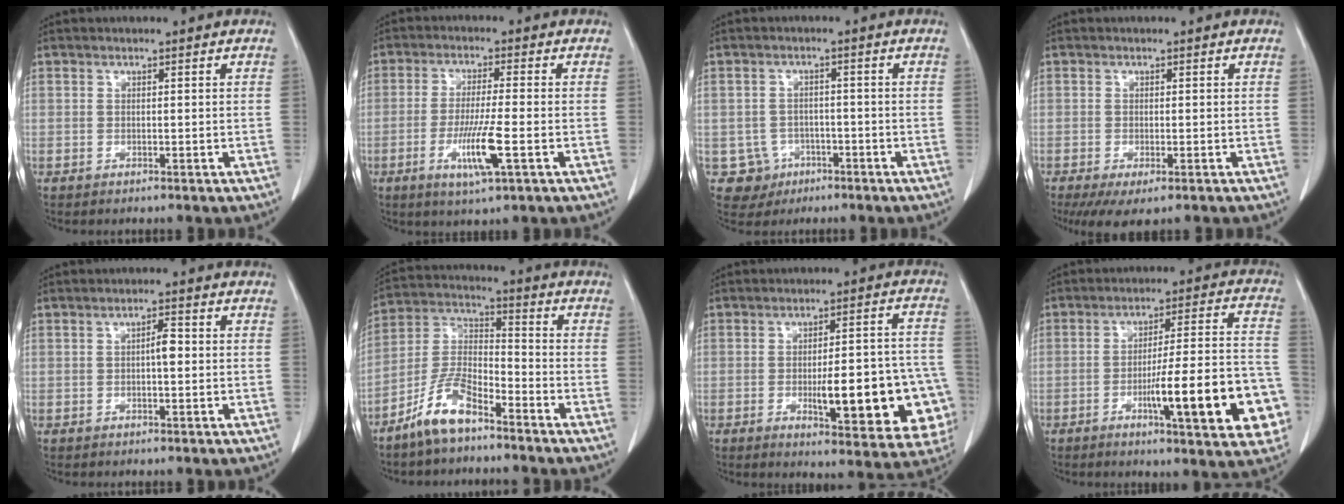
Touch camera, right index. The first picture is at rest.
{"total": 7.8, "force": [-2.6, 0.0, 7.3], "torque": [-0.138, -0.018, -0.048]}
{"total": 5.3, "force": [-2.5, 4.6, -0.1], "torque": [0.005, 0.011, -0.033]}
{"total": 6.1, "force": [-4.2, 1.7, 4.1], "torque": [-0.060, -0.017, -0.066]}
{"total": 2.3, "force": [-0.1, 0.6, 2.2], "torque": [-0.037, 0.005, -0.002]}
{"total": 9.3, "force": [-6.7, 2.9, 5.7], "torque": [-0.128, 0.003, -0.133]}
{"total": 18.1, "force": [-4.9, 4.3, 16.9], "torque": [-0.135, 0.028, -0.043]}
{"total": 17.8, "force": [-6.0, 2.6, 16.5], "torque": [-0.185, 0.021, -0.075]}